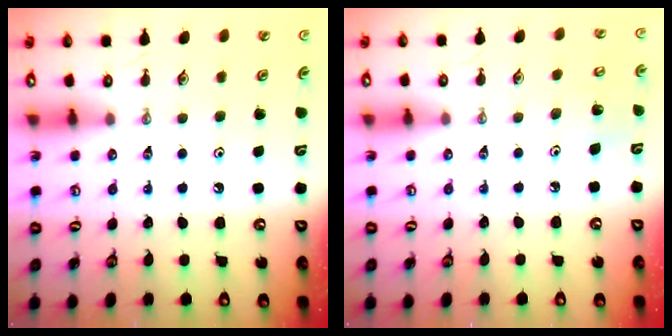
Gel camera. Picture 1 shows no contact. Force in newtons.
{"total": 4.5, "press": 4.5, "slide": 0.4}